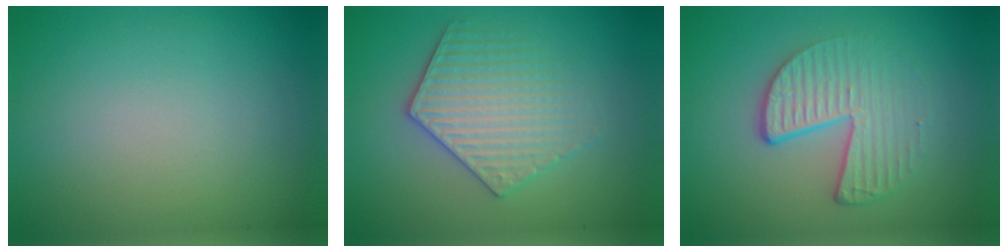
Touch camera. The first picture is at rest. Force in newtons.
{"total": 3.6, "press": 3.6, "slide": 0.7}
{"total": 4.6, "press": 3.0, "slide": 3.5}